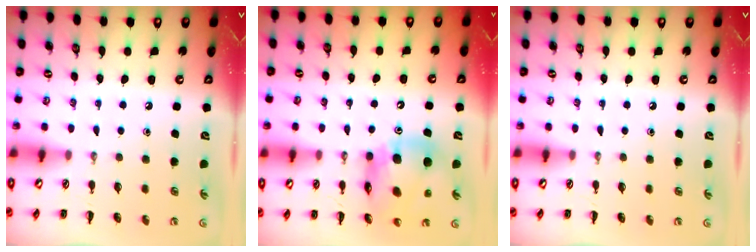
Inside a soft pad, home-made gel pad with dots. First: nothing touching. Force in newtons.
{"total": 12.8, "press": 12.2, "slide": 3.7}
{"total": 0.0}